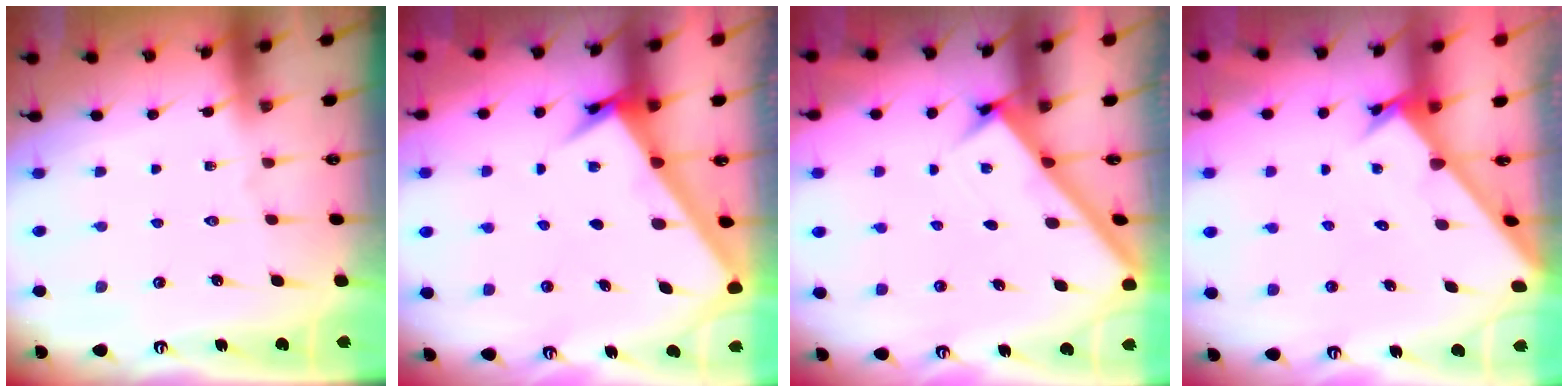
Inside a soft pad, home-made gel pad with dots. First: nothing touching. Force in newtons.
{"total": 4.2, "press": 4.2, "slide": 0.5}
{"total": 2.8, "press": 2.7, "slide": 0.4}
{"total": 2.4, "press": 2.4, "slide": 0.1}